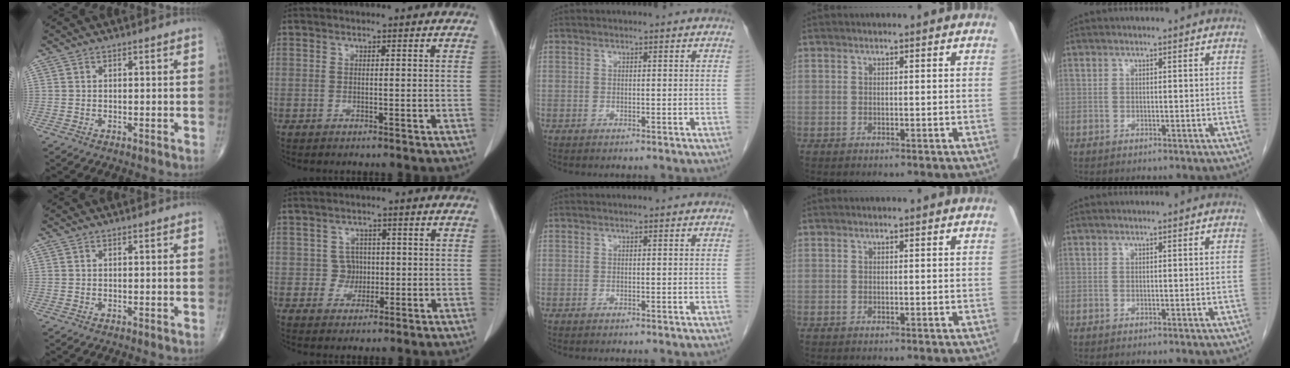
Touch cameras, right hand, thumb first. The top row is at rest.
{"index": {"total": 2.8, "force": [0.0, 2.8, 0.3], "torque": [0.003, 0.006, 0.000]}}